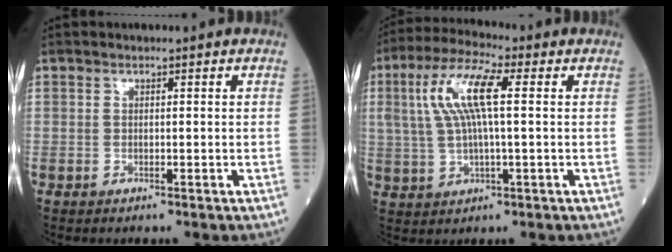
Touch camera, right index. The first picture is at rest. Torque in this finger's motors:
{"motor_torque": [1.61, 0.54, 0.42, 0.21]}